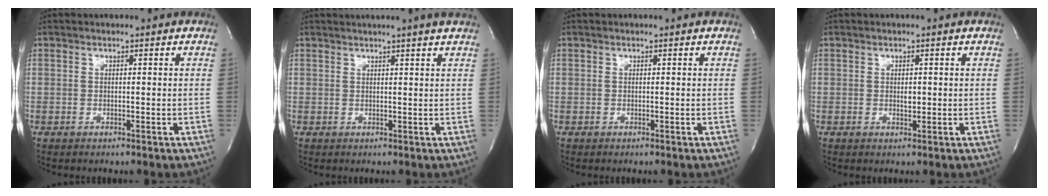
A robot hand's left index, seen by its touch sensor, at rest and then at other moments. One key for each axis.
{"total": 4.9, "fx": 4.2, "fy": -1.1, "fz": 2.2, "tx": -0.031, "ty": 0.010, "tz": 0.046}
{"total": 0.0}
{"total": 1.1, "fx": 0.1, "fy": 0.6, "fz": 0.9, "tx": -0.013, "ty": -0.001, "tz": 0.004}